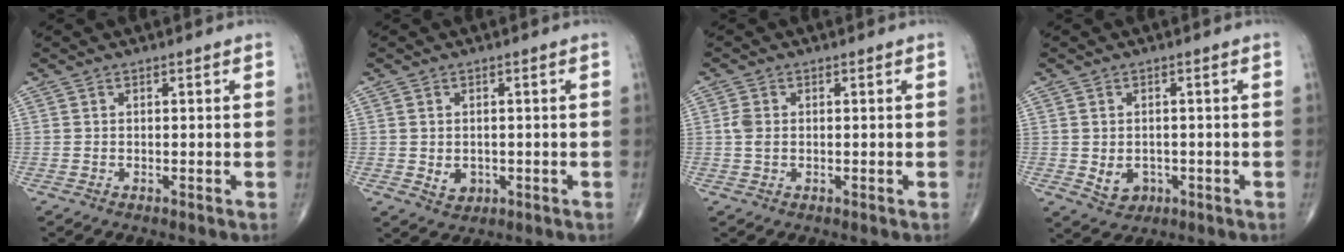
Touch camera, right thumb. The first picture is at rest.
{"total": 3.1, "force": [-0.4, 2.5, 1.9], "torque": [-0.021, -0.002, 0.003]}
{"total": 2.1, "force": [0.1, 1.4, 1.6], "torque": [-0.038, 0.001, 0.003]}
{"total": 4.4, "force": [-0.9, 3.5, 2.5], "torque": [-0.027, 0.002, -0.002]}